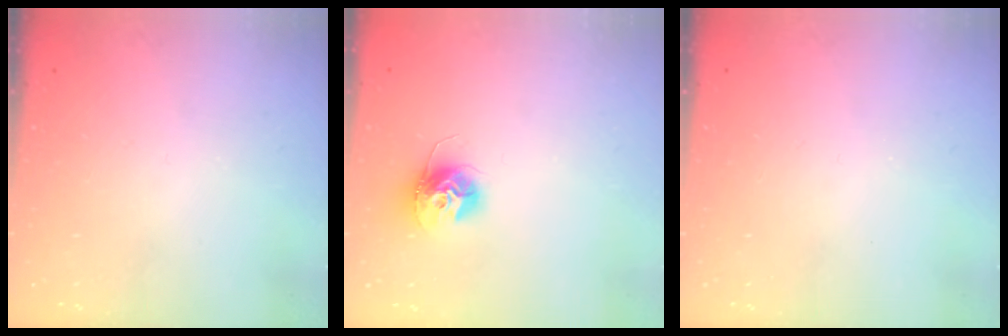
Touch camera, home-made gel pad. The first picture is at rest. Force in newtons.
{"total": 11.1, "press": 11.1, "slide": 0.9}
{"total": 0.0}